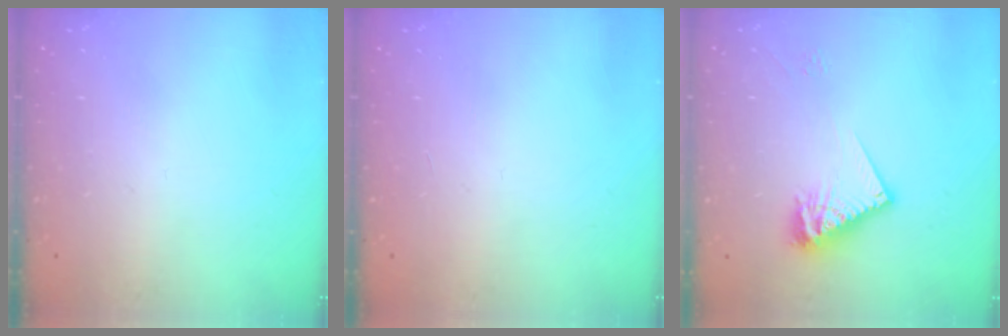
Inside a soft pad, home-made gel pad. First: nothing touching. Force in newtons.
{"total": 0.0}
{"total": 11.2, "press": 11.2, "slide": 1.1}